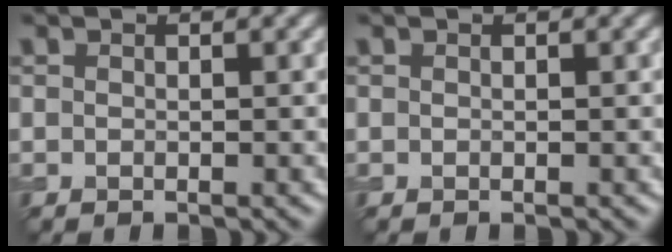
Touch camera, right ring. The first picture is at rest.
{"total": 0.0}